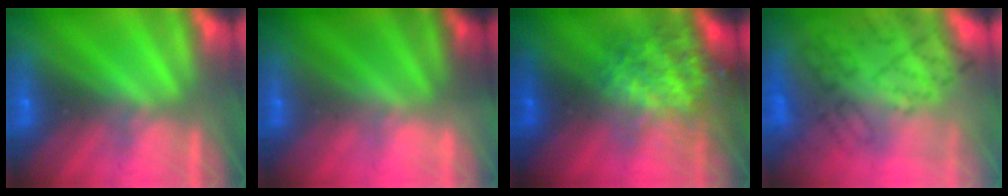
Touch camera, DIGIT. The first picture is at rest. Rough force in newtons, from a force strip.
{"total": 2.2}
{"total": 7.3}
{"total": 10.5}